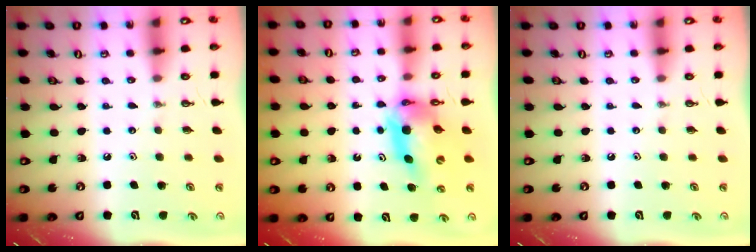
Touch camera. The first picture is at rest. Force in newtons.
{"total": 10.3, "press": 10.2, "slide": 1.2}
{"total": 0.0}